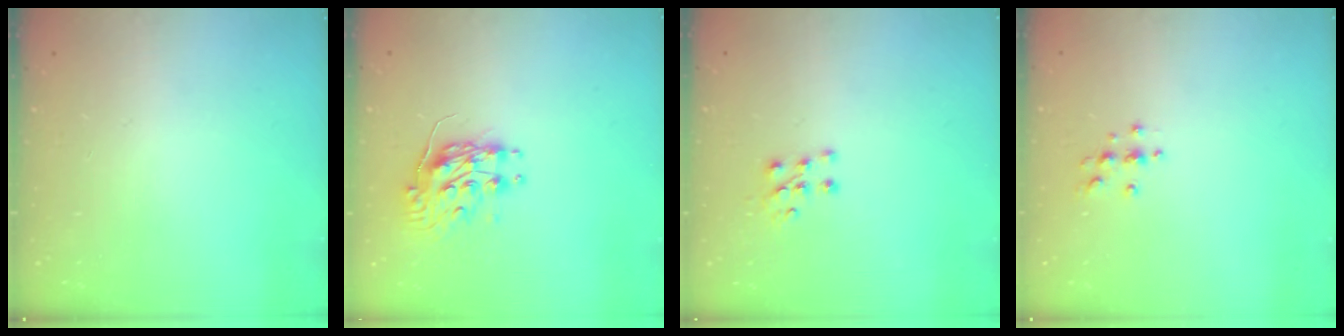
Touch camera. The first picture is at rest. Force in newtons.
{"total": 9.3, "press": 9.3, "slide": 0.1}
{"total": 6.0, "press": 6.0, "slide": 0.5}
{"total": 3.3, "press": 3.3, "slide": 0.4}